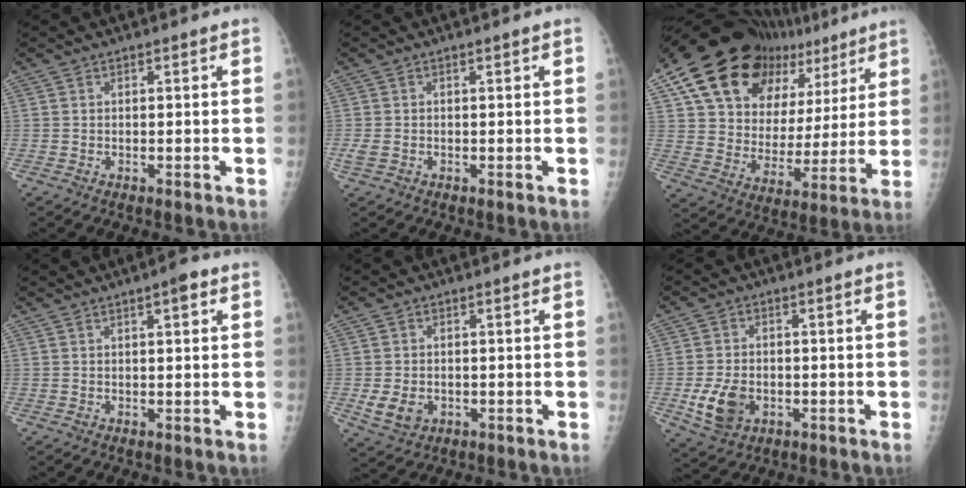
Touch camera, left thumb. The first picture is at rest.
{"total": 2.0, "force": [0.0, 1.3, 1.5], "torque": [-0.040, 0.005, 0.004]}
{"total": 23.5, "force": [14.1, 14.2, 12.3], "torque": [-0.152, -0.020, 0.235]}
{"total": 2.9, "force": [1.4, 0.8, 2.4], "torque": [-0.029, 0.000, 0.015]}
{"total": 5.1, "force": [-1.1, 4.0, 3.0], "torque": [-0.047, -0.002, -0.009]}
{"total": 7.8, "force": [-1.9, 5.6, 5.0], "torque": [-0.083, 0.001, -0.028]}